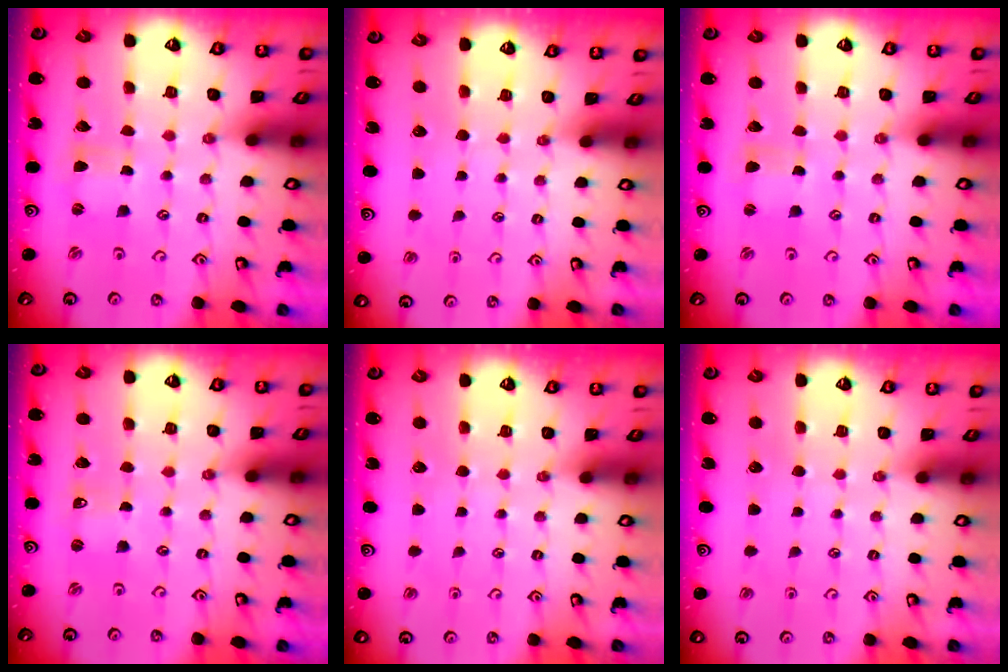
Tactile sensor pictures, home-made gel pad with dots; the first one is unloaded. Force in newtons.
{"total": 0.0}
{"total": 1.3, "press": 1.2, "slide": 0.3}
{"total": 0.0}
{"total": 0.0}
{"total": 0.0}